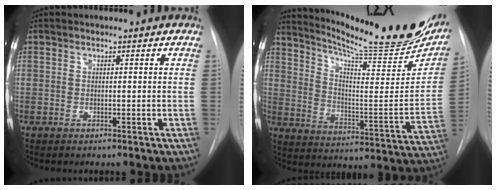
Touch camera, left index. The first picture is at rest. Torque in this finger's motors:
{"motor_torque": [0.79, -1.35, 0.20, 0.02]}